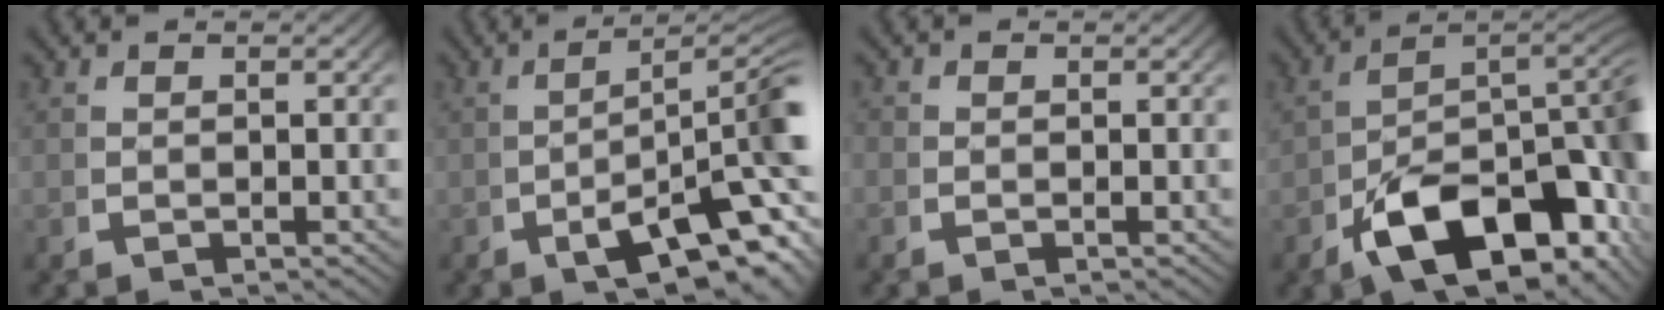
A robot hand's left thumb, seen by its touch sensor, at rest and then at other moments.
{"total": 8.9, "force": [-1.6, 4.2, 7.7], "torque": [-0.116, -0.027, -0.012]}
{"total": 0.7, "force": [-0.3, 0.6, 0.0], "torque": [-0.001, -0.002, -0.011]}
{"total": 18.6, "force": [-3.1, 11.9, 13.9], "torque": [-0.225, -0.056, -0.034]}